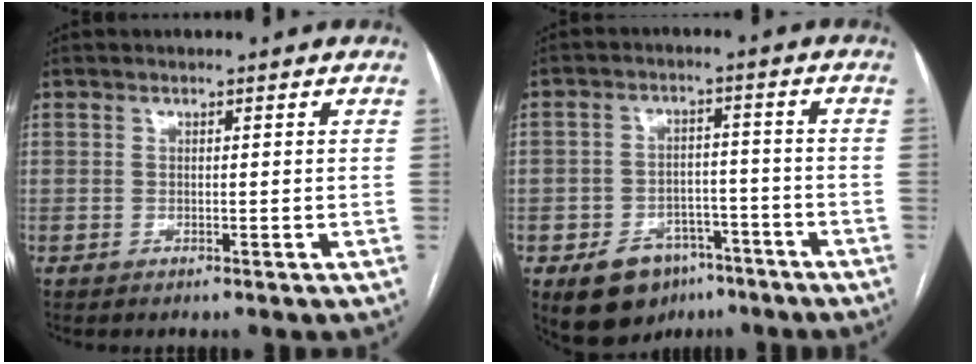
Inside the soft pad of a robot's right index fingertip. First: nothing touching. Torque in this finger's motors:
{"motor_torque": [-0.48, 0.00, -0.78, -0.21]}